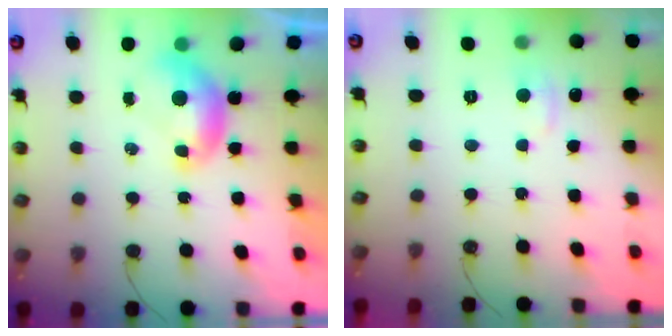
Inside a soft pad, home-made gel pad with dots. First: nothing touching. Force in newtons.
{"total": 1.0, "press": 0.5, "slide": 0.8}